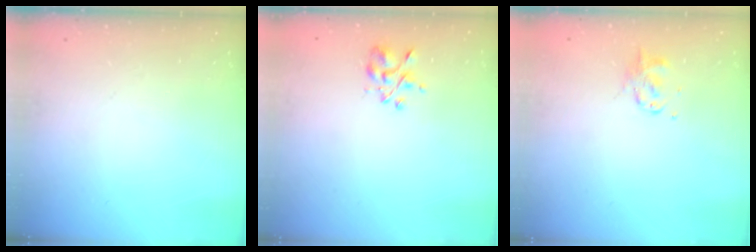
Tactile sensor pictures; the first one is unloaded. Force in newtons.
{"total": 3.4, "press": 3.2, "slide": 1.0}
{"total": 2.5, "press": 2.5, "slide": 0.6}